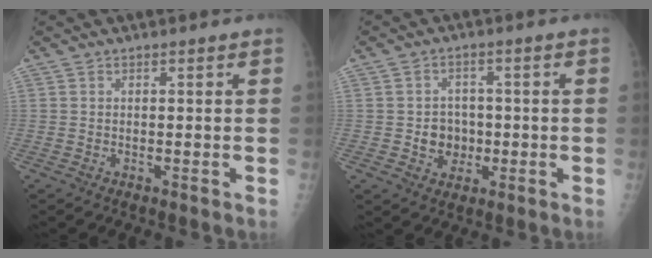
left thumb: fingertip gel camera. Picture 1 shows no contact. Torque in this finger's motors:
{"motor_torque": [-0.04, 0.05, 0.18, -0.10, 0.00]}